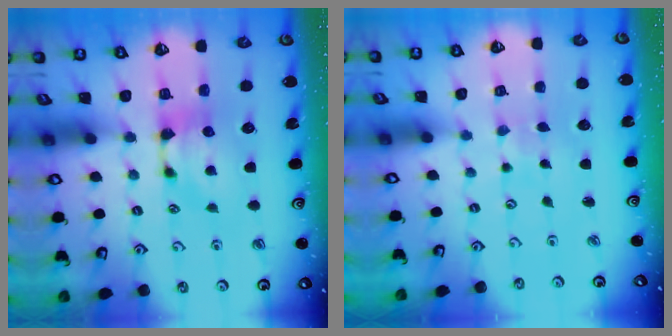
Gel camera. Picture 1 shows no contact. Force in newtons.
{"total": 5.3, "press": 5.2, "slide": 0.2}